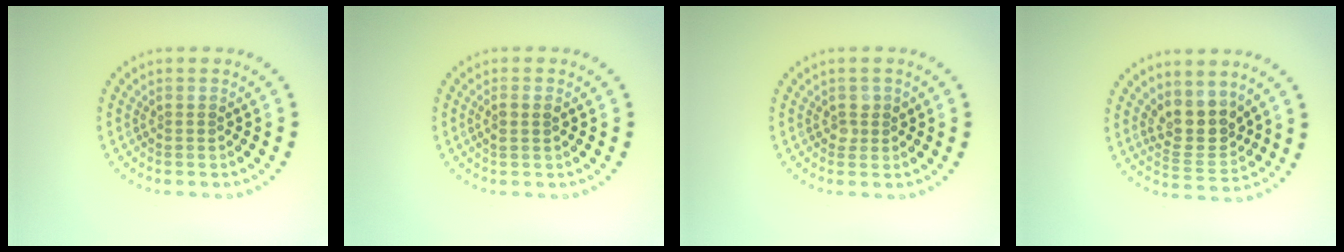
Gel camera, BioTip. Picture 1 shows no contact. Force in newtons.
{"total": 1.1, "press": 1.0, "slide": 0.4}
{"total": 1.1, "press": 1.0, "slide": 0.4}
{"total": 3.5, "press": 3.1, "slide": 1.6}